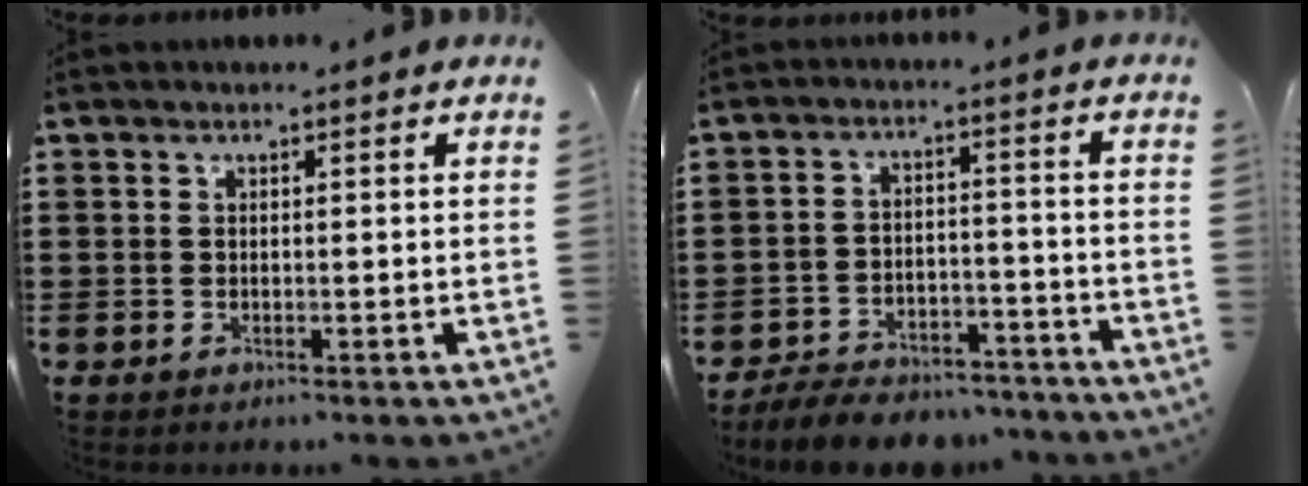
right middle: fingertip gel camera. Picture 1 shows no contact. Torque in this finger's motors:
{"motor_torque": [0.80, -0.70, 0.22, 0.12]}